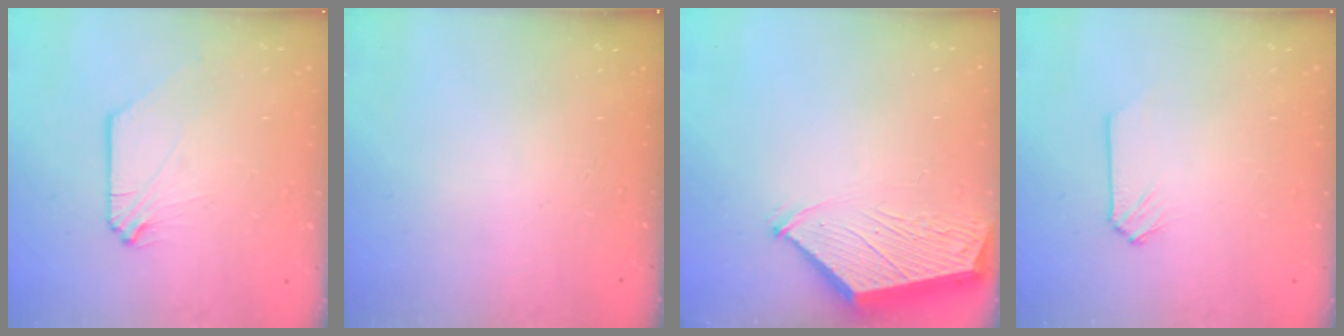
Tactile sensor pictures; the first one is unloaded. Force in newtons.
{"total": 0.0}
{"total": 3.0, "press": 3.0, "slide": 0.3}
{"total": 0.0}